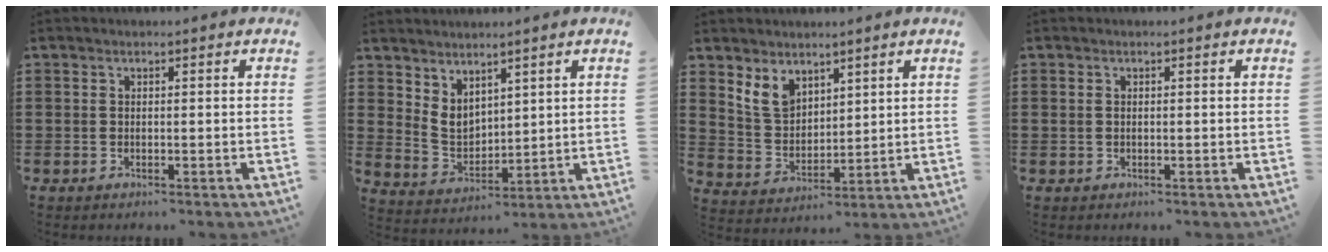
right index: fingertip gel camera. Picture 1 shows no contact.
{"total": 4.5, "force": [3.3, 2.7, 1.5], "torque": [-0.044, -0.007, 0.064]}
{"total": 5.6, "force": [3.8, 3.6, 2.0], "torque": [-0.059, 0.004, 0.073]}
{"total": 0.0}